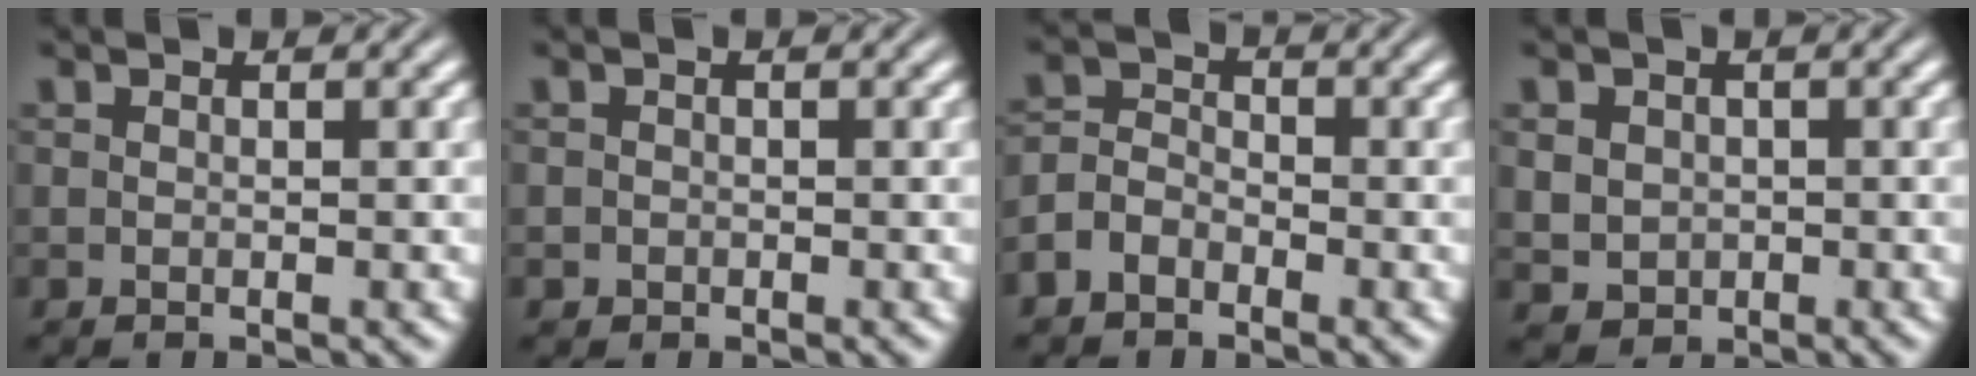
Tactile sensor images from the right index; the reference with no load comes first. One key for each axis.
{"total": 0.6, "fx": -0.5, "fy": 0.0, "fz": -0.3, "tx": 0.010, "ty": -0.012, "tz": -0.002}
{"total": 3.1, "fx": -1.7, "fy": 2.4, "fz": 1.1, "tx": -0.012, "ty": -0.015, "tz": -0.027}
{"total": 3.1, "fx": -0.2, "fy": 2.8, "fz": 1.3, "tx": -0.023, "ty": -0.021, "tz": 0.011}